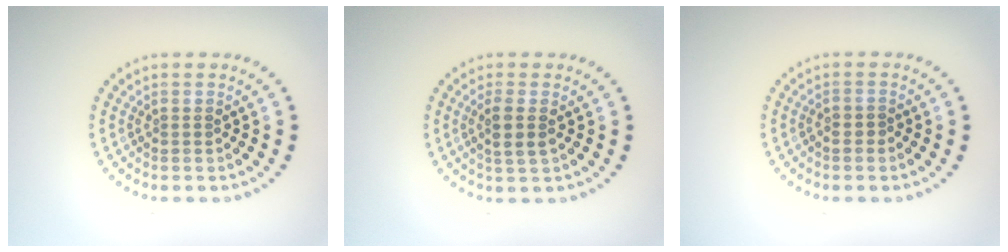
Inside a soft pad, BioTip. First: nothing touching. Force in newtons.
{"total": 2.0, "press": 1.8, "slide": 0.9}
{"total": 0.6, "press": 0.4, "slide": 0.3}